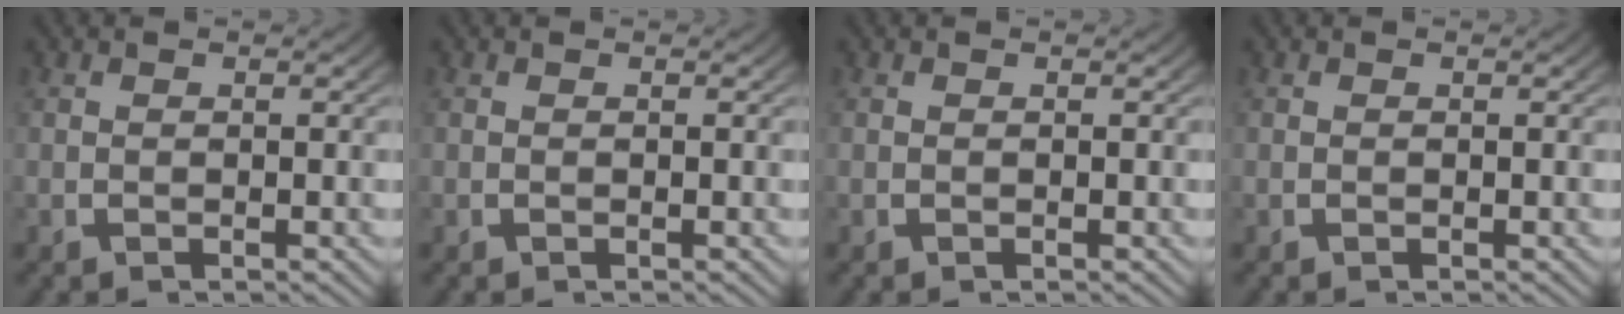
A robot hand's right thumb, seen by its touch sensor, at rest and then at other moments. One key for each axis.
{"total": 0.0}
{"total": 0.0}
{"total": 0.0}